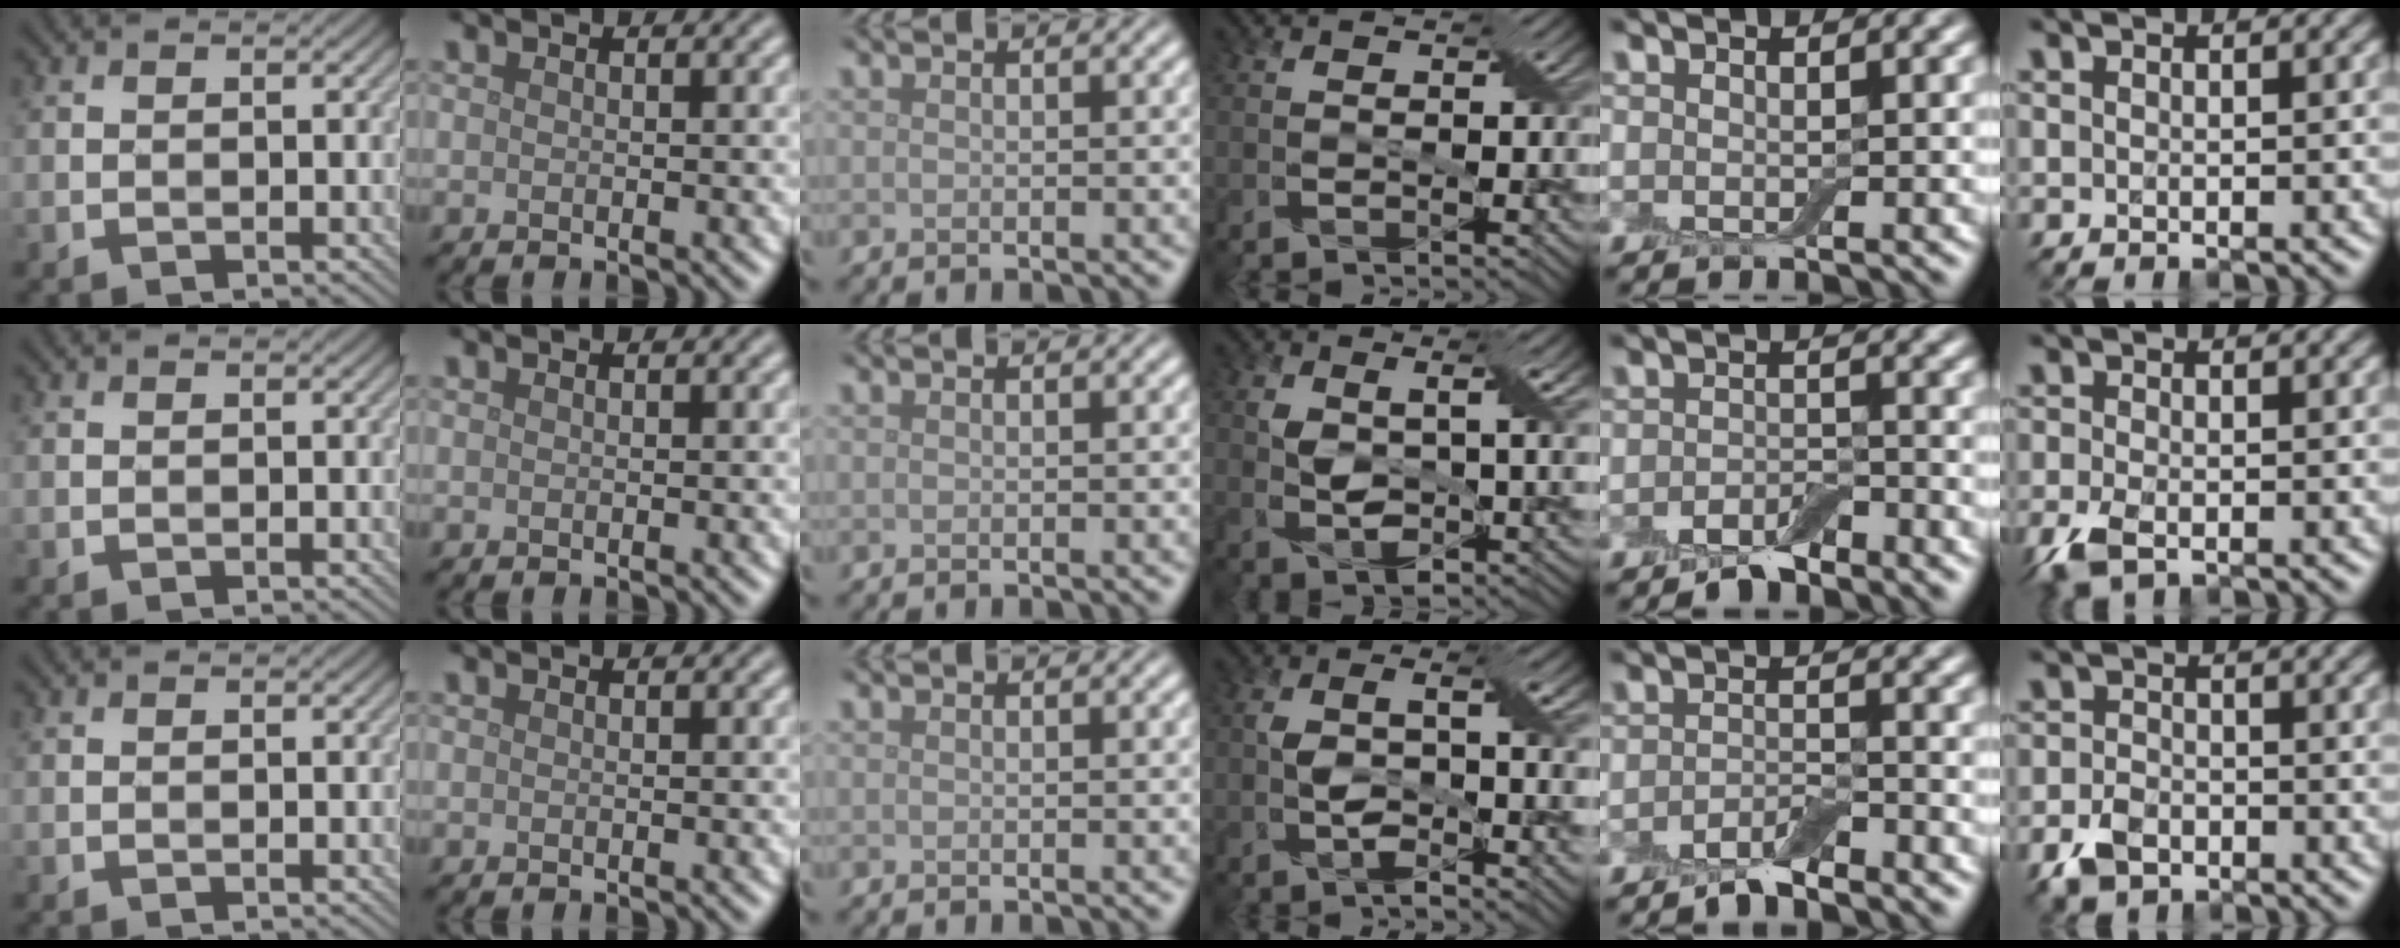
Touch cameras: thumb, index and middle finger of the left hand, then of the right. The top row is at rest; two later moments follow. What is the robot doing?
{"motion": "squeeze", "object": "air blower"}